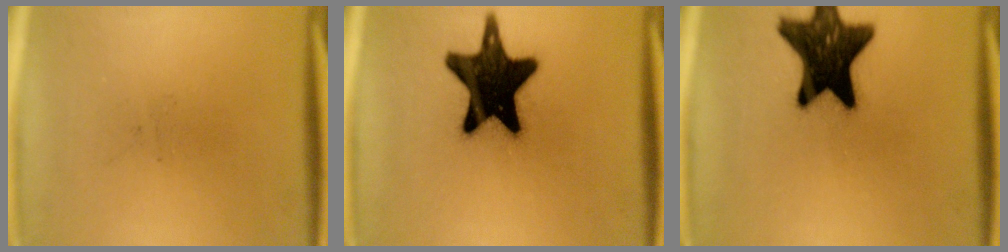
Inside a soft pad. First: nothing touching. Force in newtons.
{"total": 20.1}
{"total": 18.2}